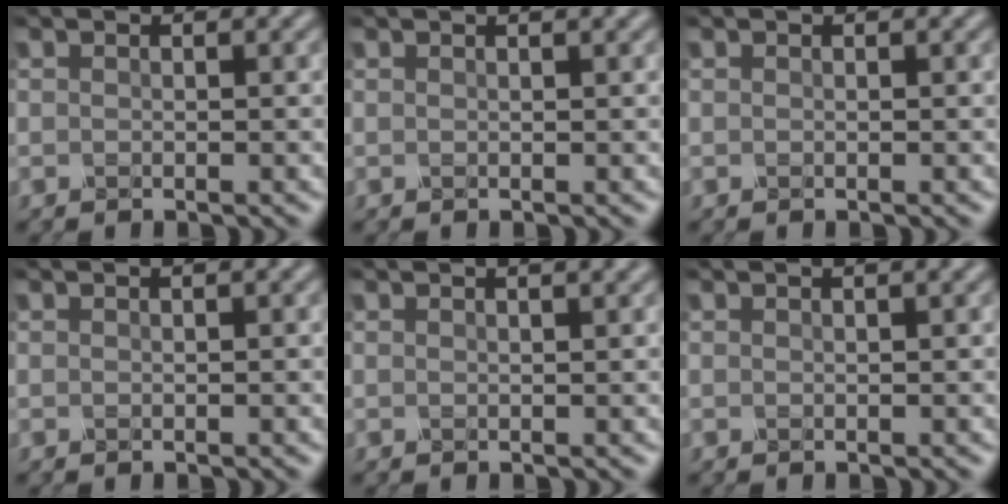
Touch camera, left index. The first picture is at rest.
{"total": 1.7, "force": [1.1, 0.5, 1.2], "torque": [-0.012, 0.004, 0.007]}
{"total": 0.0}
{"total": 0.8, "force": [0.5, 0.1, 0.7], "torque": [-0.014, 0.003, 0.004]}
{"total": 3.9, "force": [2.3, 1.6, 2.7], "torque": [-0.014, 0.021, -0.002]}
{"total": 2.4, "force": [1.4, 0.8, 1.7], "torque": [-0.010, 0.008, 0.002]}